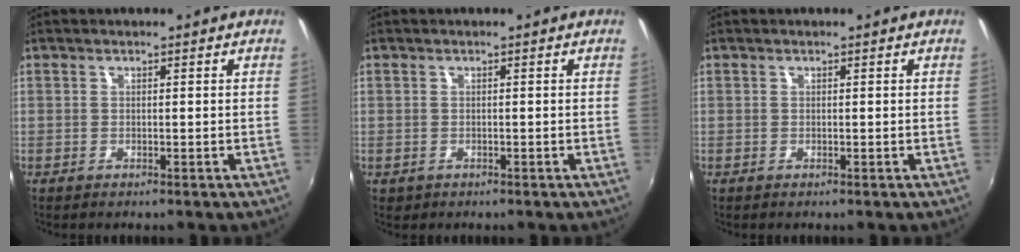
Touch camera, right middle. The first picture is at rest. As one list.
[{"total": 0.9, "force": [-0.3, 0.8, 0.2], "torque": [-0.006, -0.002, -0.003]}, {"total": 0.0}]